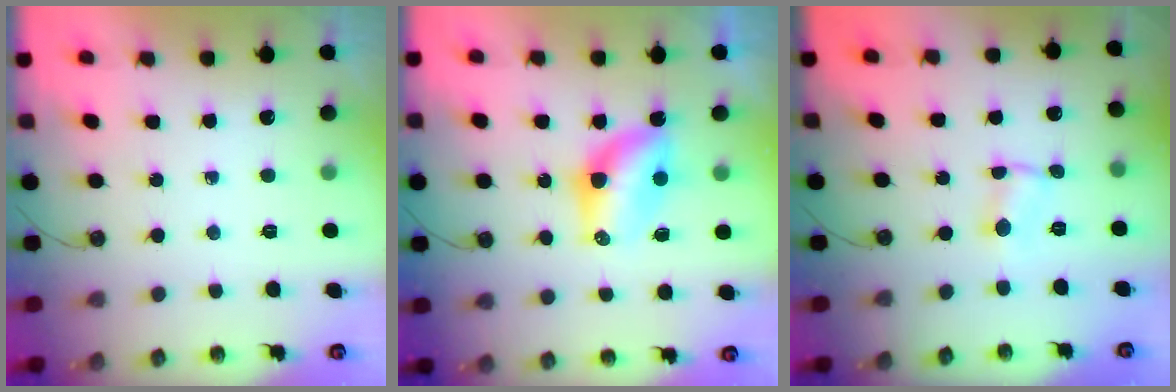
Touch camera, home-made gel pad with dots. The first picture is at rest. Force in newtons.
{"total": 6.8, "press": 6.8, "slide": 0.5}
{"total": 1.2, "press": 1.2, "slide": 0.2}